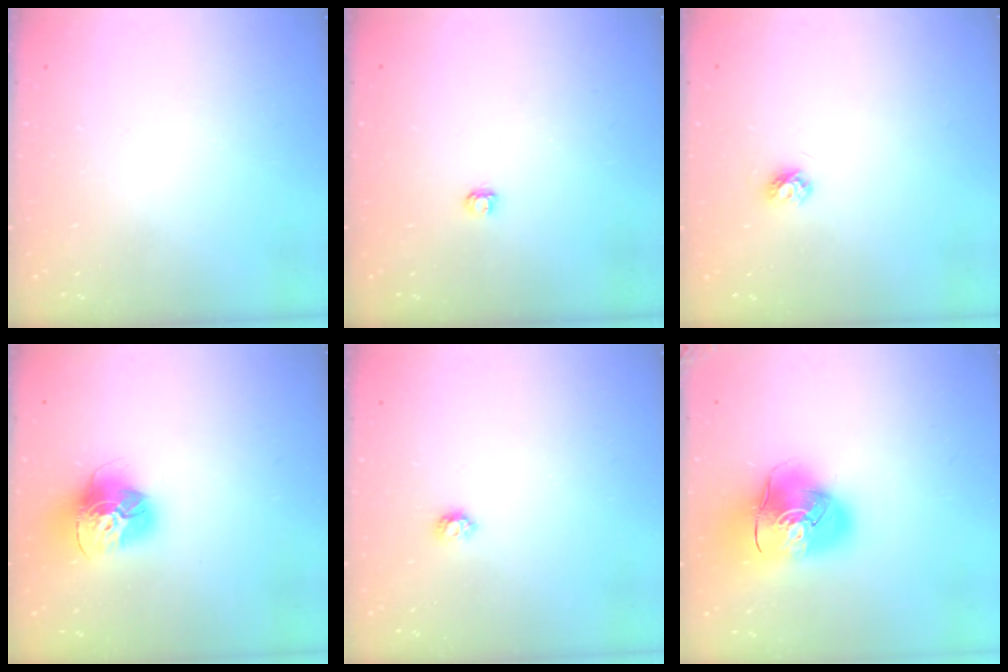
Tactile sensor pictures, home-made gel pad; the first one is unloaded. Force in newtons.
{"total": 2.9, "press": 2.9, "slide": 0.3}
{"total": 3.9, "press": 3.8, "slide": 0.7}
{"total": 16.3, "press": 16.2, "slide": 1.5}
{"total": 3.9, "press": 3.9, "slide": 0.6}
{"total": 15.6, "press": 15.5, "slide": 2.4}